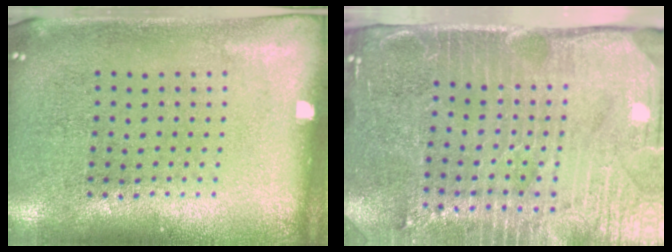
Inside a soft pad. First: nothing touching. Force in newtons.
{"total": 4.4, "press": 3.7, "slide": 2.3}